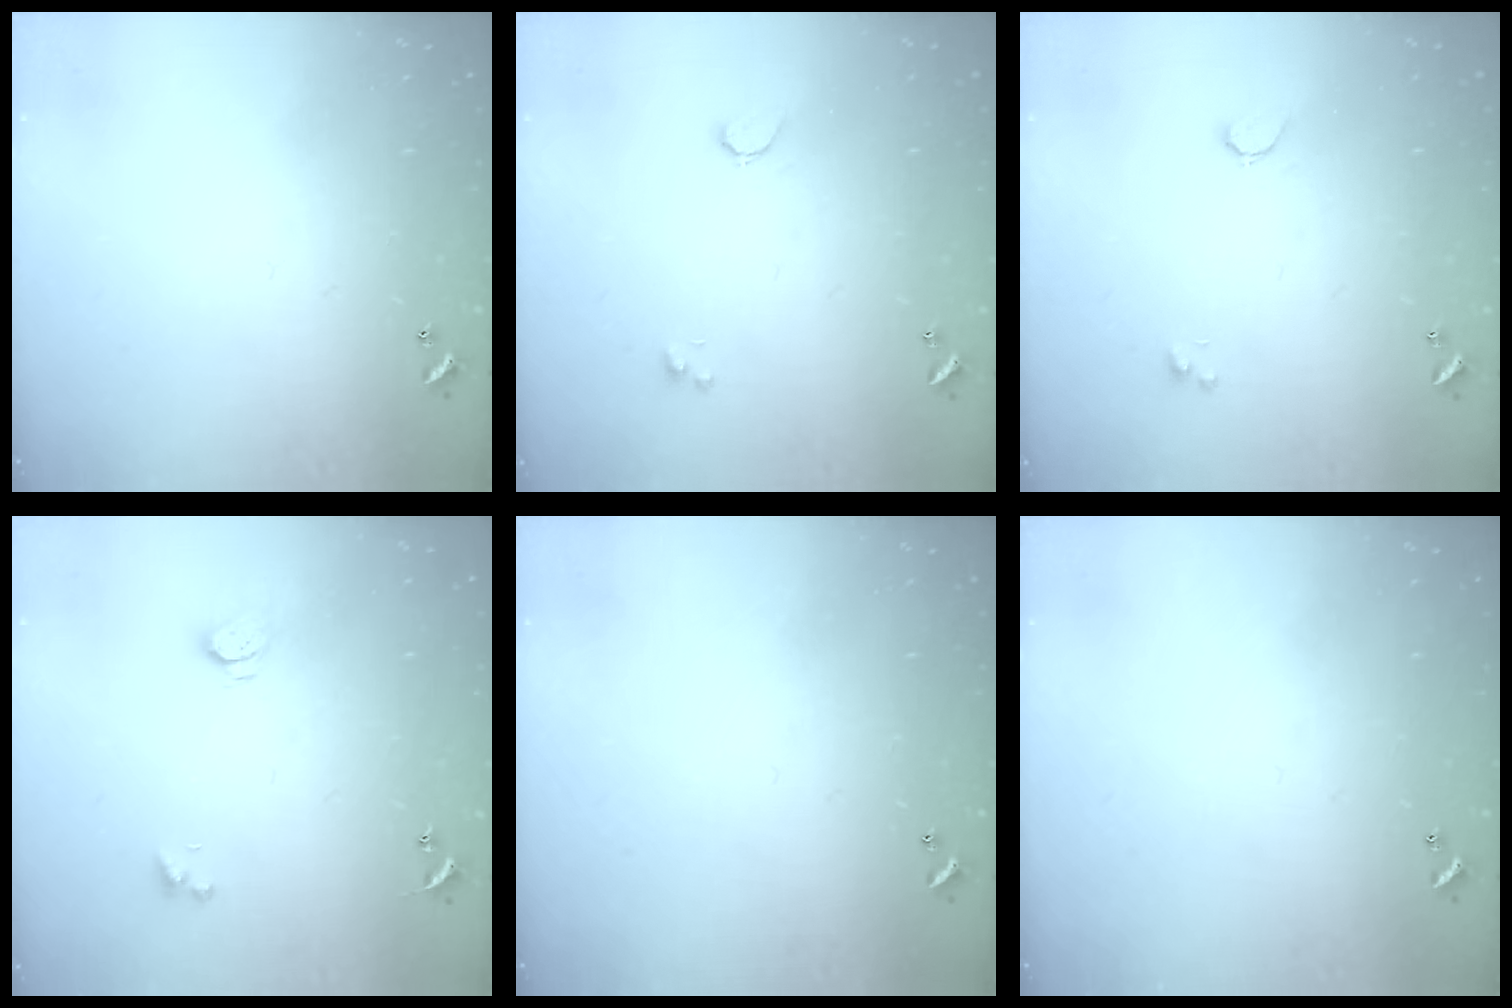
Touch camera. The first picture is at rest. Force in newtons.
{"total": 0.8, "press": 0.7, "slide": 0.4}
{"total": 0.8, "press": 0.7, "slide": 0.4}
{"total": 2.7, "press": 2.7, "slide": 0.3}
{"total": 0.0}
{"total": 0.0}